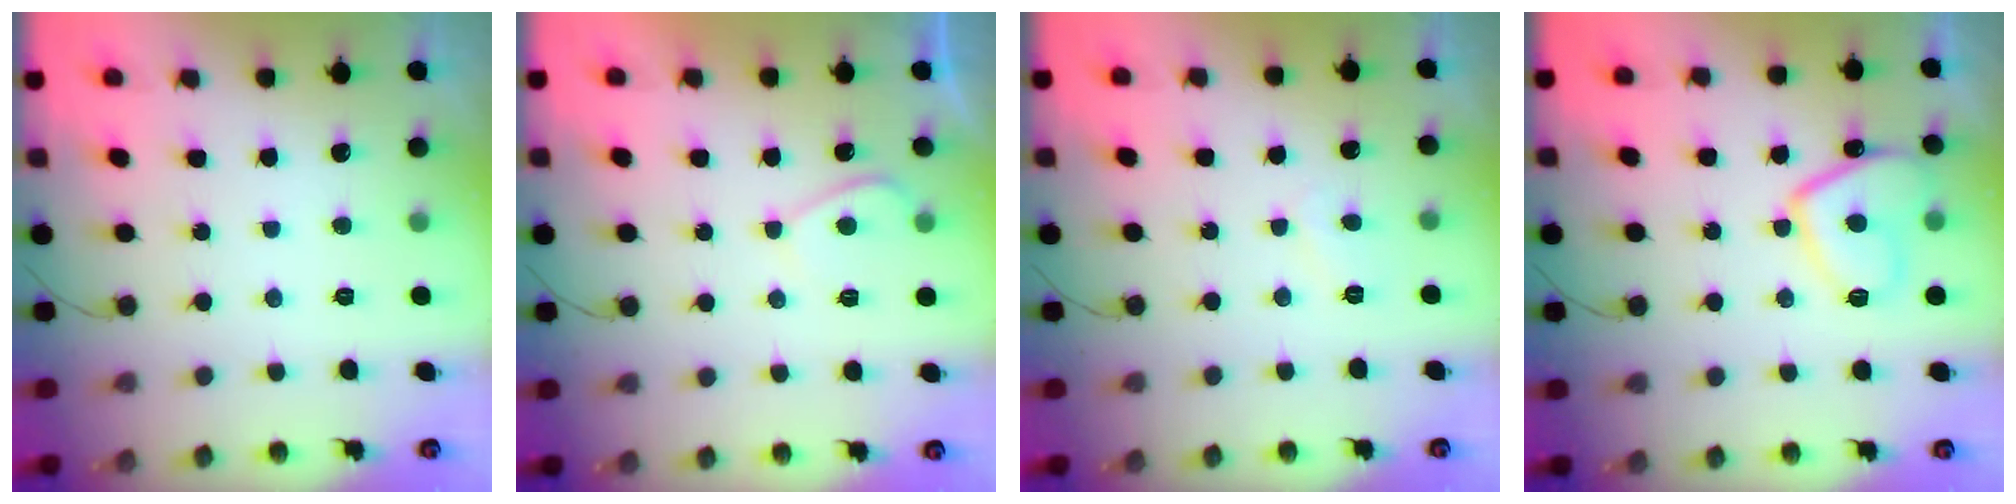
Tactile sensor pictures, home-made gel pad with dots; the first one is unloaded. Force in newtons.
{"total": 2.7, "press": 2.7, "slide": 0.4}
{"total": 3.0, "press": 2.9, "slide": 0.3}
{"total": 10.3, "press": 10.2, "slide": 1.6}